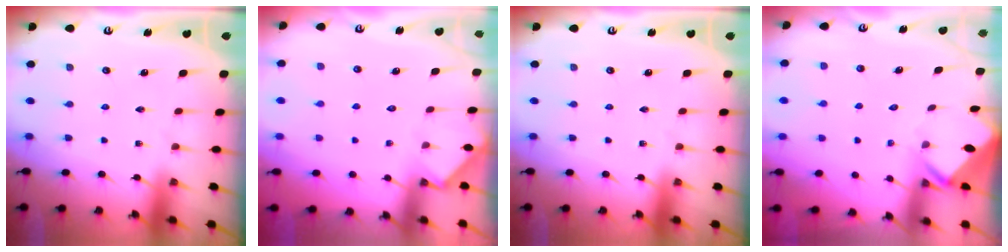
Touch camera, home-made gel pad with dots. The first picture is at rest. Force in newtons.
{"total": 3.1, "press": 3.1, "slide": 0.4}
{"total": 0.0}
{"total": 2.6, "press": 2.6, "slide": 0.1}